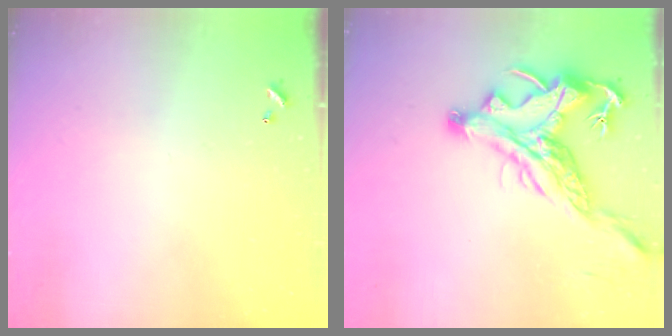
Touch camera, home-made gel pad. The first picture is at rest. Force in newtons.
{"total": 4.7, "press": 4.5, "slide": 1.2}